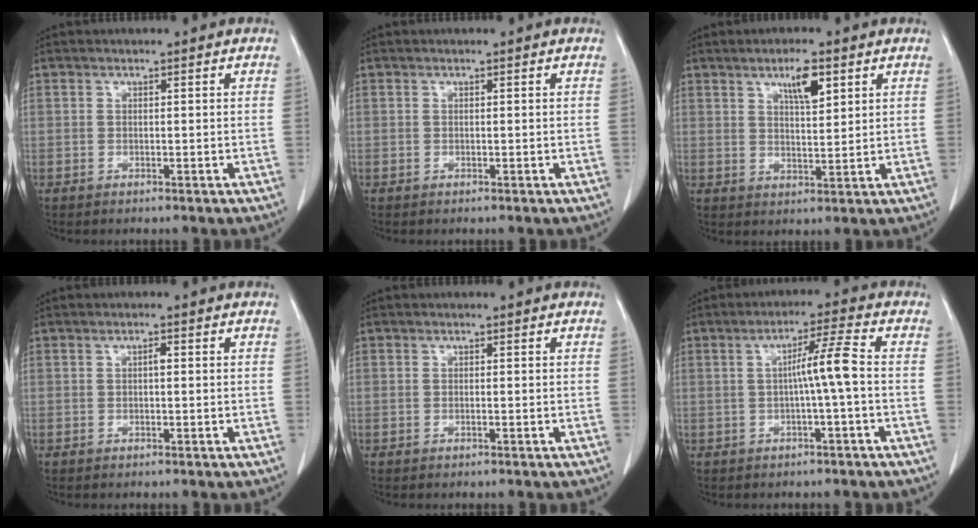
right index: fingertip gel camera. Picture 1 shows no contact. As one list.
[{"total": 0.0}, {"total": 5.4, "force": [2.9, 1.3, 4.4], "torque": [-0.078, -0.001, 0.050]}, {"total": 1.0, "force": [0.1, 0.3, 0.9], "torque": [-0.016, 0.003, 0.001]}, {"total": 0.0}, {"total": 5.3, "force": [-0.4, -0.8, 5.2], "torque": [-0.089, 0.012, -0.006]}]